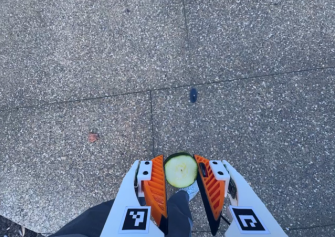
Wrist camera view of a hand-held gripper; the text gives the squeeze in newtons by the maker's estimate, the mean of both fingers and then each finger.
{"total": 9.1, "left": 8.5, "right": 9.7}